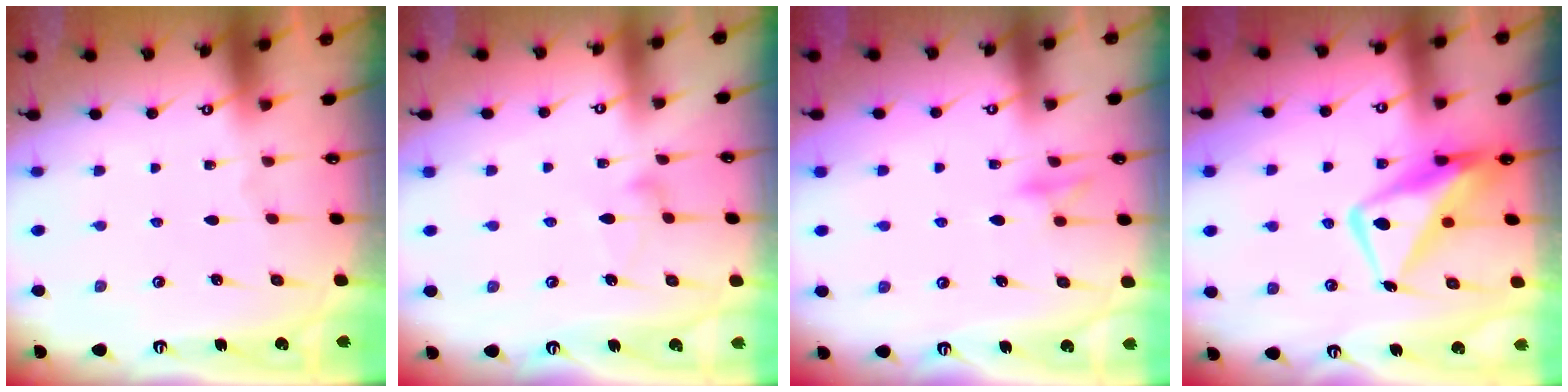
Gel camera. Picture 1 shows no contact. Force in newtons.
{"total": 6.0, "press": 6.0, "slide": 0.3}
{"total": 9.5, "press": 9.5, "slide": 0.9}
{"total": 13.0, "press": 12.9, "slide": 1.7}